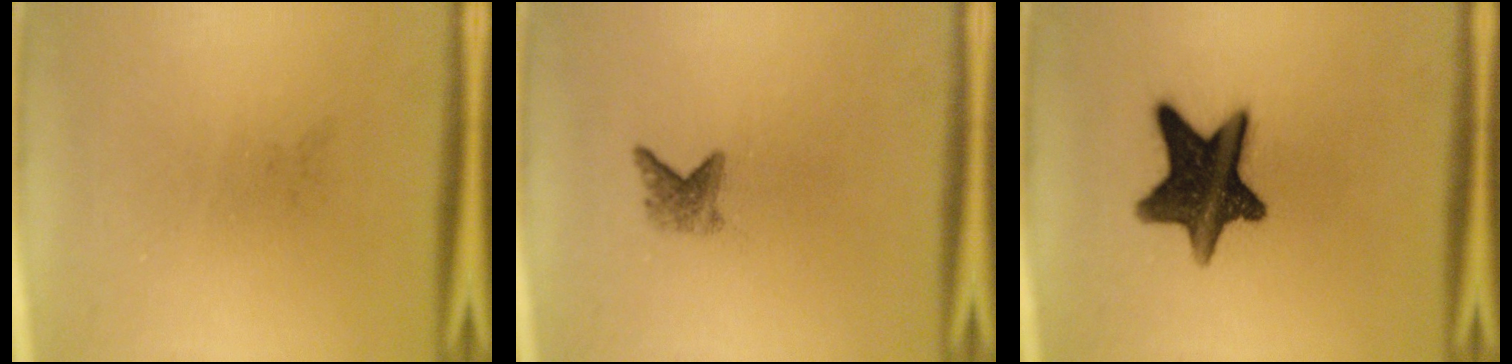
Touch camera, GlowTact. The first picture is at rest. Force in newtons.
{"total": 2.1}
{"total": 14.3}